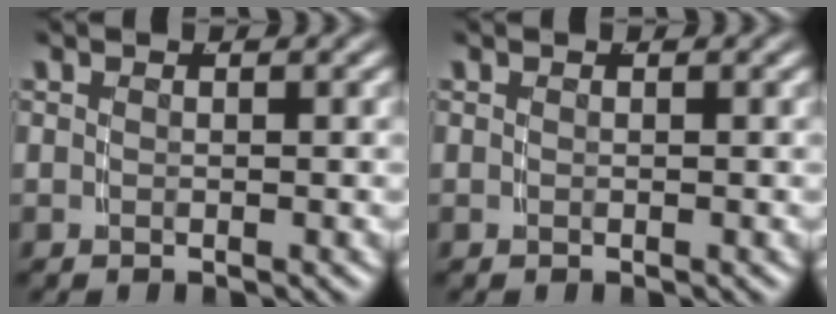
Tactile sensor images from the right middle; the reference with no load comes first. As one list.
[{"total": 0.0}]